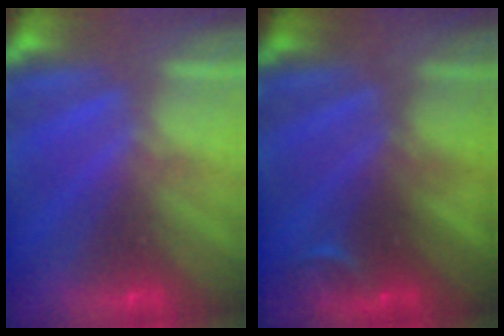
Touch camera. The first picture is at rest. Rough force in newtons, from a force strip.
{"total": 2.9}